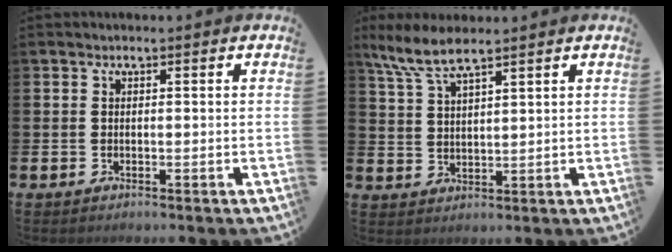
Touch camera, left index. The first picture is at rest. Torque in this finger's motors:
{"motor_torque": [0.06, -0.14, 0.49, 0.13]}